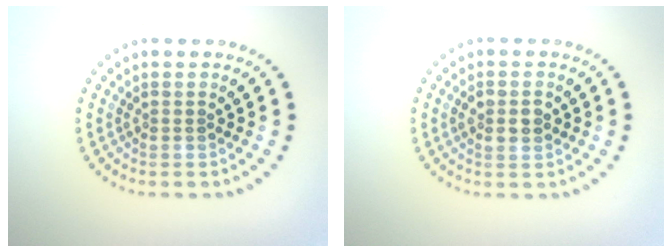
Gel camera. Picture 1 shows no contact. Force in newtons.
{"total": 1.9, "press": 1.9, "slide": 0.2}